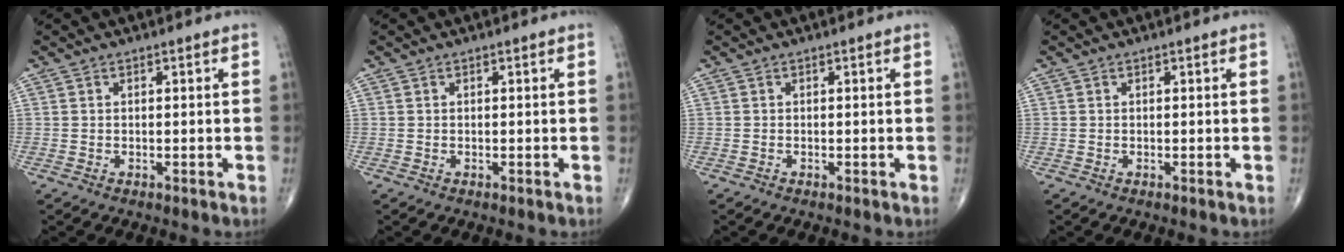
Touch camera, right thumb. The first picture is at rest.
{"total": 0.0}
{"total": 0.0}
{"total": 0.0}